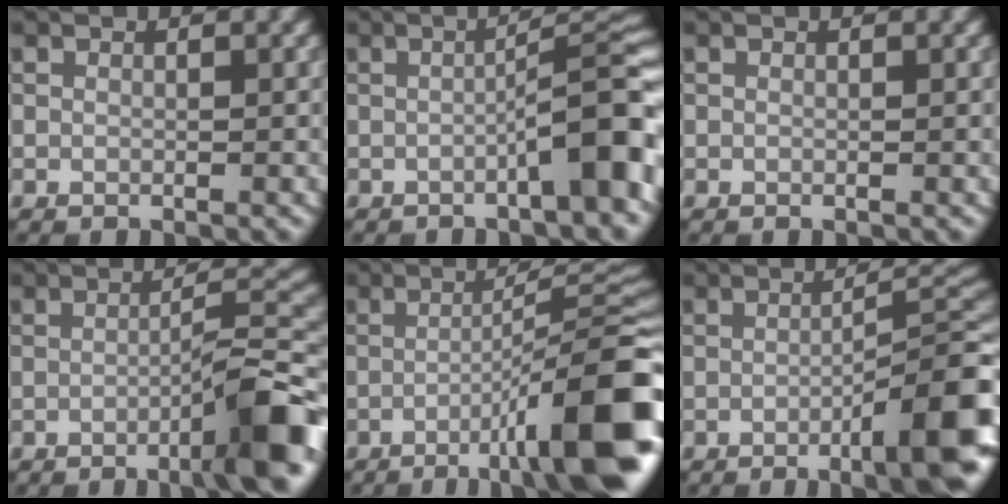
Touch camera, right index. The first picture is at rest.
{"total": 7.0, "force": [-2.3, 1.2, 6.5], "torque": [-0.082, 0.024, -0.038]}
{"total": 0.0}
{"total": 7.6, "force": [-3.7, 1.0, 6.6], "torque": [-0.084, 0.021, -0.064]}
{"total": 13.3, "force": [-5.4, 2.2, 12.0], "torque": [-0.154, 0.012, -0.081]}
{"total": 10.6, "force": [-4.1, 2.1, 9.6], "torque": [-0.119, 0.006, -0.057]}